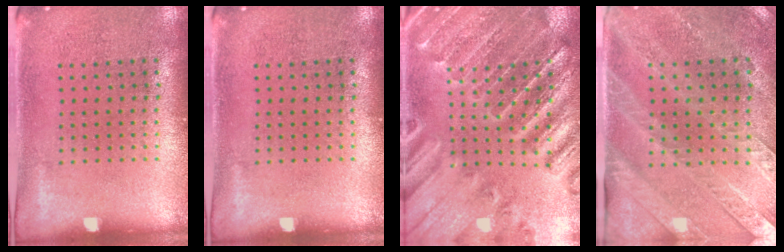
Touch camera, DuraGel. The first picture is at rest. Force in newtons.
{"total": 0.0}
{"total": 2.8, "press": 2.8, "slide": 0.4}
{"total": 2.9, "press": 2.7, "slide": 1.3}